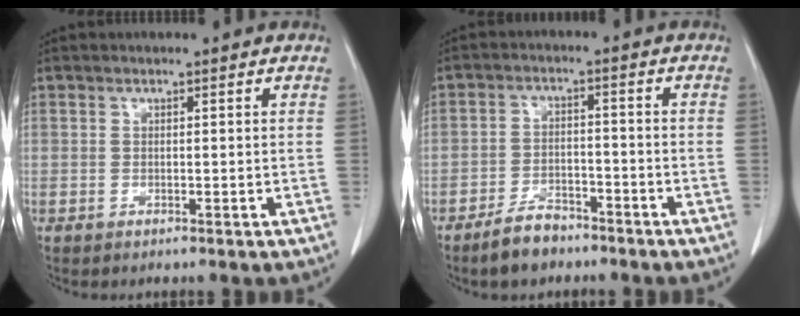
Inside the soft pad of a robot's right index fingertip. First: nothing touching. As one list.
[{"total": 5.4, "force": [-4.4, 2.3, 2.1], "torque": [-0.043, 0.001, -0.073]}]